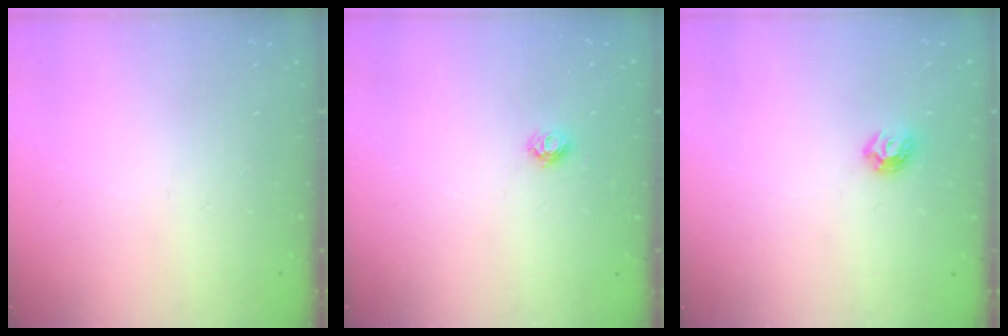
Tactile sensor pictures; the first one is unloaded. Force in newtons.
{"total": 5.8, "press": 5.8, "slide": 0.3}
{"total": 5.2, "press": 5.1, "slide": 0.8}